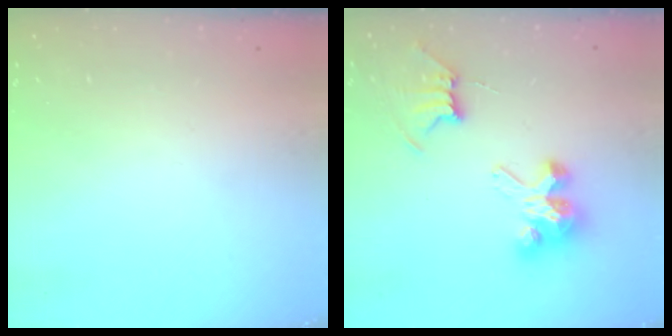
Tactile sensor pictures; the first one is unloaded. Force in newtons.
{"total": 7.7, "press": 7.7, "slide": 0.3}